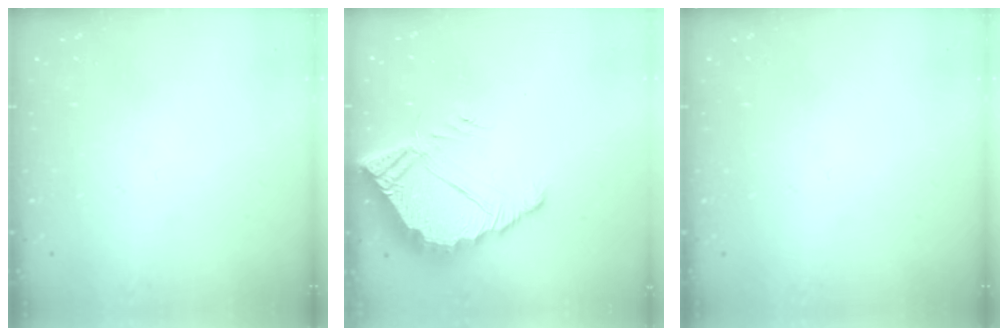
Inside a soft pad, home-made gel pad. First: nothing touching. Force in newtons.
{"total": 7.6, "press": 7.6, "slide": 0.8}
{"total": 0.0}